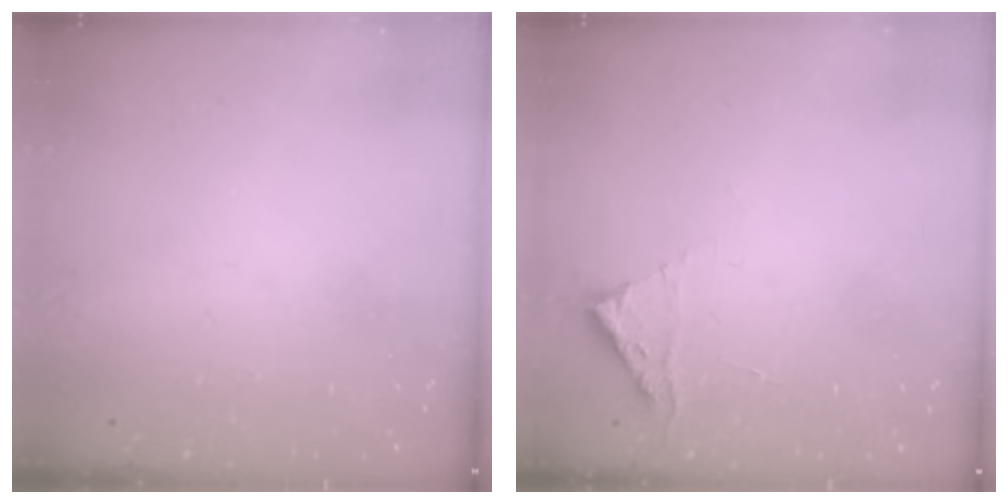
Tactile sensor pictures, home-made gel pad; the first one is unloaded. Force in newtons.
{"total": 2.8, "press": 2.8, "slide": 0.3}